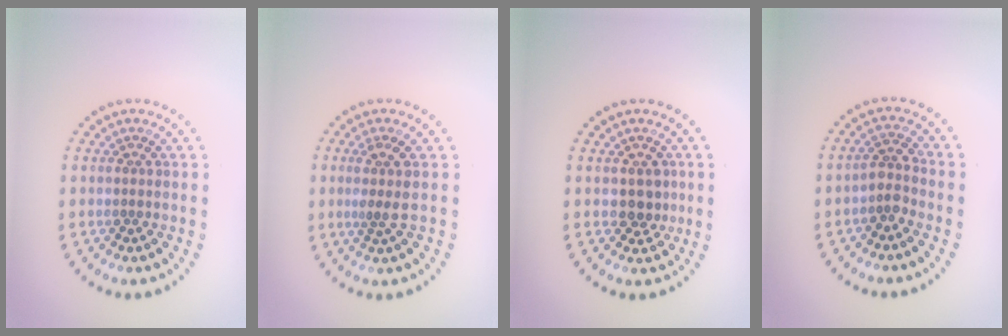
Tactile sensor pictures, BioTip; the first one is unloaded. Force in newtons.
{"total": 2.0, "press": 1.5, "slide": 1.3}
{"total": 1.8, "press": 1.6, "slide": 0.9}
{"total": 2.0, "press": 1.5, "slide": 1.3}